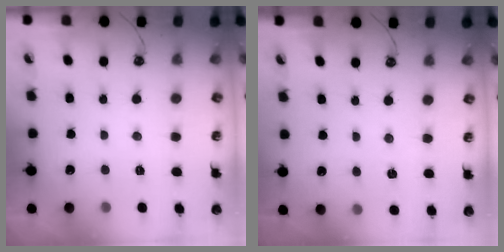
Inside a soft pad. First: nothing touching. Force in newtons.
{"total": 2.6, "press": 2.6, "slide": 0.2}